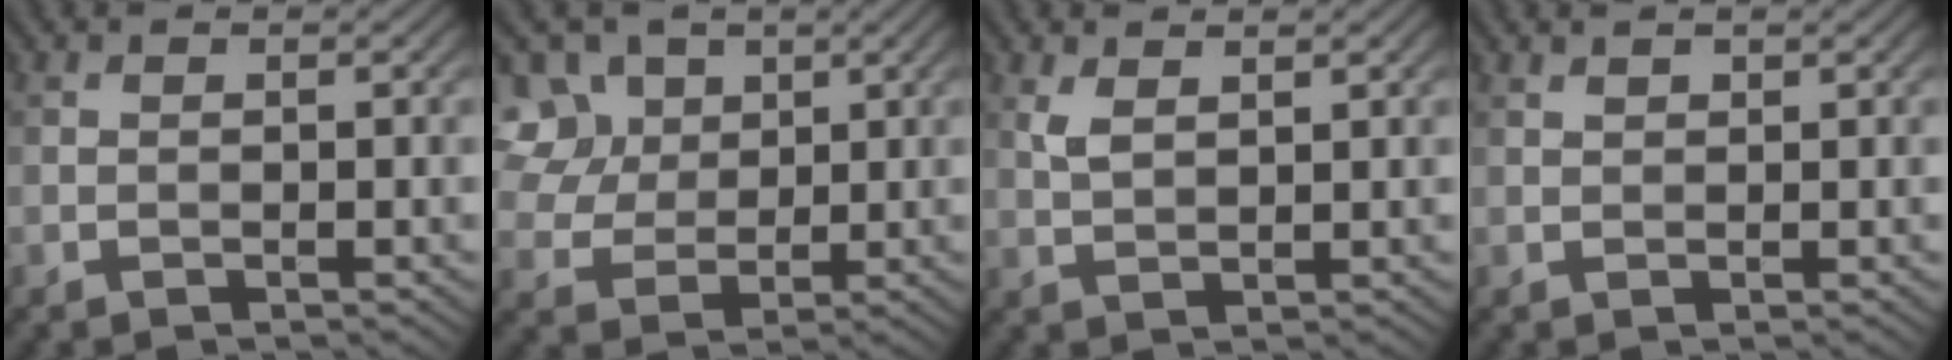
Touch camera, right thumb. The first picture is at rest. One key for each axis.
{"total": 9.9, "fx": 4.6, "fy": 7.5, "fz": 4.6, "tx": -0.156, "ty": 0.018, "tz": 0.085}
{"total": 2.2, "fx": 1.3, "fy": 0.7, "fz": 1.5, "tx": -0.044, "ty": -0.001, "tz": 0.032}
{"total": 0.9, "fx": 0.8, "fy": 0.1, "fz": 0.4, "tx": -0.013, "ty": 0.001, "tz": 0.017}